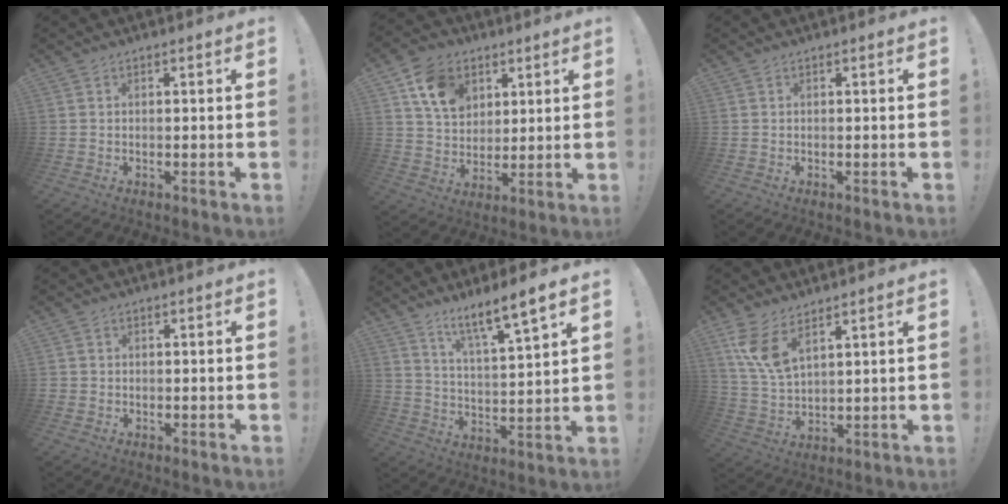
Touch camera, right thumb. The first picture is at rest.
{"total": 13.1, "force": [6.6, 9.7, 5.7], "torque": [-0.097, -0.022, 0.131]}
{"total": 0.0}
{"total": 1.5, "force": [-0.1, 1.5, 0.2], "torque": [-0.002, 0.006, -0.002]}
{"total": 9.6, "force": [7.4, 0.2, 6.2], "torque": [-0.103, -0.054, 0.118]}
{"total": 9.6, "force": [6.0, 3.9, 6.5], "torque": [-0.137, -0.031, 0.112]}